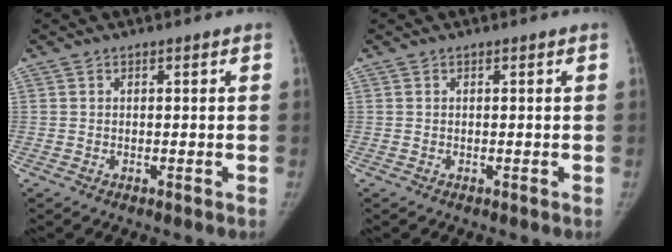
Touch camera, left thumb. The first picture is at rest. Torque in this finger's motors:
{"motor_torque": [0.08, 0.02, 0.14, -0.07, 0.03]}